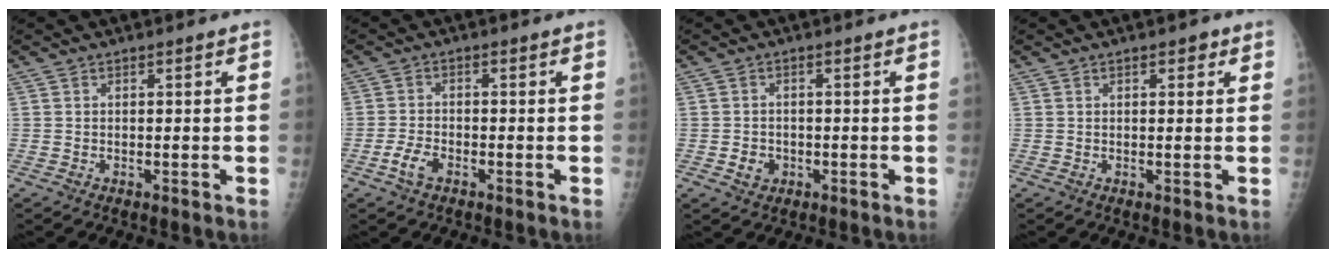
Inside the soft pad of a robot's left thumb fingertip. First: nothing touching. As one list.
[{"total": 3.5, "force": [-1.9, 1.9, 2.3], "torque": [-0.047, 0.009, -0.037]}, {"total": 2.9, "force": [-0.9, 2.5, 1.2], "torque": [-0.010, 0.004, -0.009]}, {"total": 2.0, "force": [1.0, 1.0, 1.4], "torque": [-0.009, -0.001, 0.011]}]